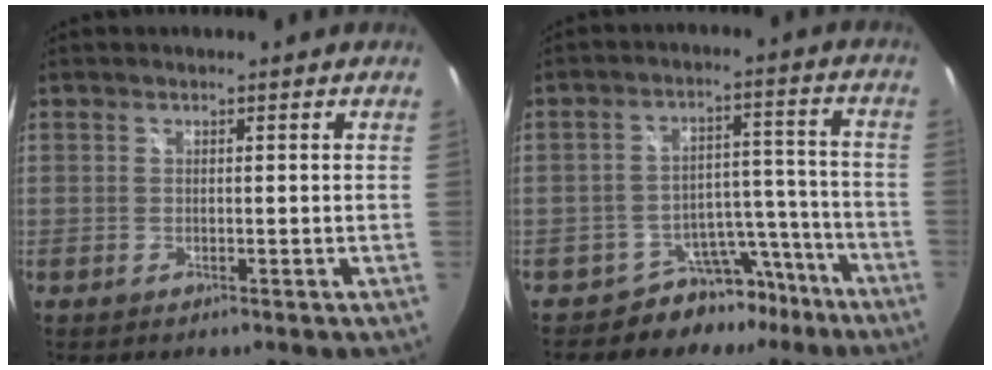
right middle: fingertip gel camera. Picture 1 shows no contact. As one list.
[{"total": 9.8, "force": [-8.0, 5.4, 1.3], "torque": [-0.007, 0.049, -0.110]}]